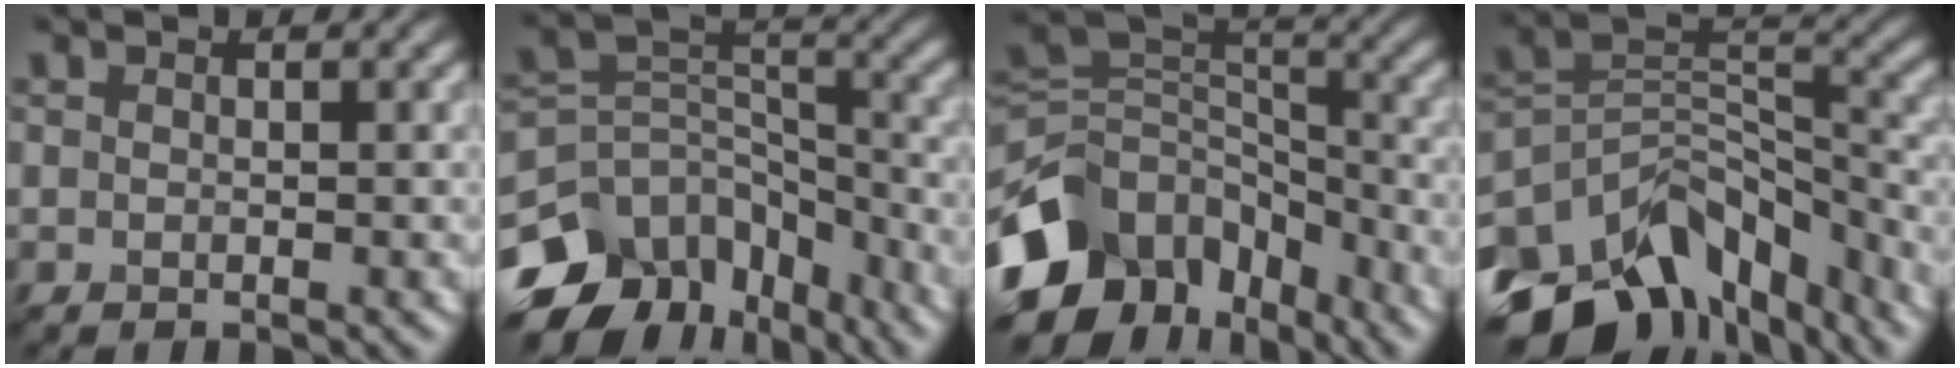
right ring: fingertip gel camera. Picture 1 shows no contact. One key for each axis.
{"total": 11.5, "fx": -7.6, "fy": 7.2, "fz": 4.7, "tx": -0.098, "ty": 0.009, "tz": -0.123}
{"total": 12.0, "fx": -6.4, "fy": 8.4, "fz": 5.7, "tx": -0.123, "ty": 0.008, "tz": -0.121}
{"total": 11.8, "fx": -8.1, "fy": 6.8, "fz": 5.2, "tx": -0.105, "ty": 0.005, "tz": -0.129}